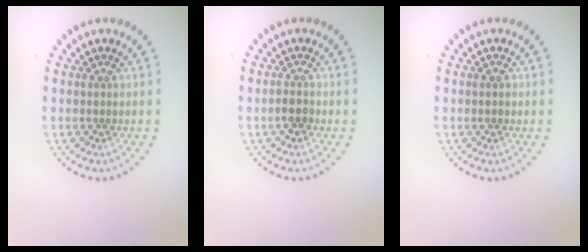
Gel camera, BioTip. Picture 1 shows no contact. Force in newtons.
{"total": 1.3, "press": 1.2, "slide": 0.5}
{"total": 1.1, "press": 1.1, "slide": 0.0}